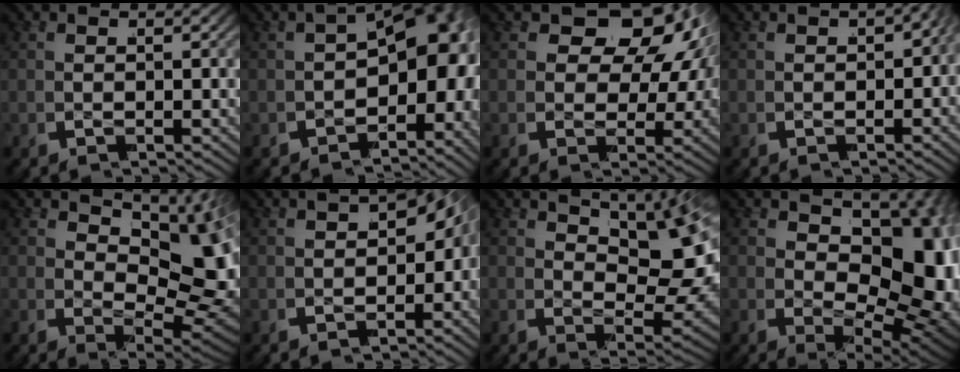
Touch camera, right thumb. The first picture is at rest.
{"total": 12.8, "force": [-1.9, 8.1, 9.7], "torque": [-0.132, -0.016, -0.024]}
{"total": 12.1, "force": [1.9, 8.0, 8.9], "torque": [-0.127, 0.001, 0.019]}
{"total": 3.2, "force": [-0.5, 2.0, 2.4], "torque": [-0.033, -0.008, -0.004]}
{"total": 12.3, "force": [-0.1, 6.0, 10.7], "torque": [-0.166, -0.019, 0.017]}
{"total": 7.1, "force": [0.1, 4.8, 5.2], "torque": [-0.072, -0.004, 0.001]}
{"total": 10.1, "force": [0.8, 5.0, 8.8], "torque": [-0.128, -0.004, 0.023]}
{"total": 15.3, "force": [-0.6, 8.5, 12.7], "torque": [-0.199, -0.035, 0.011]}